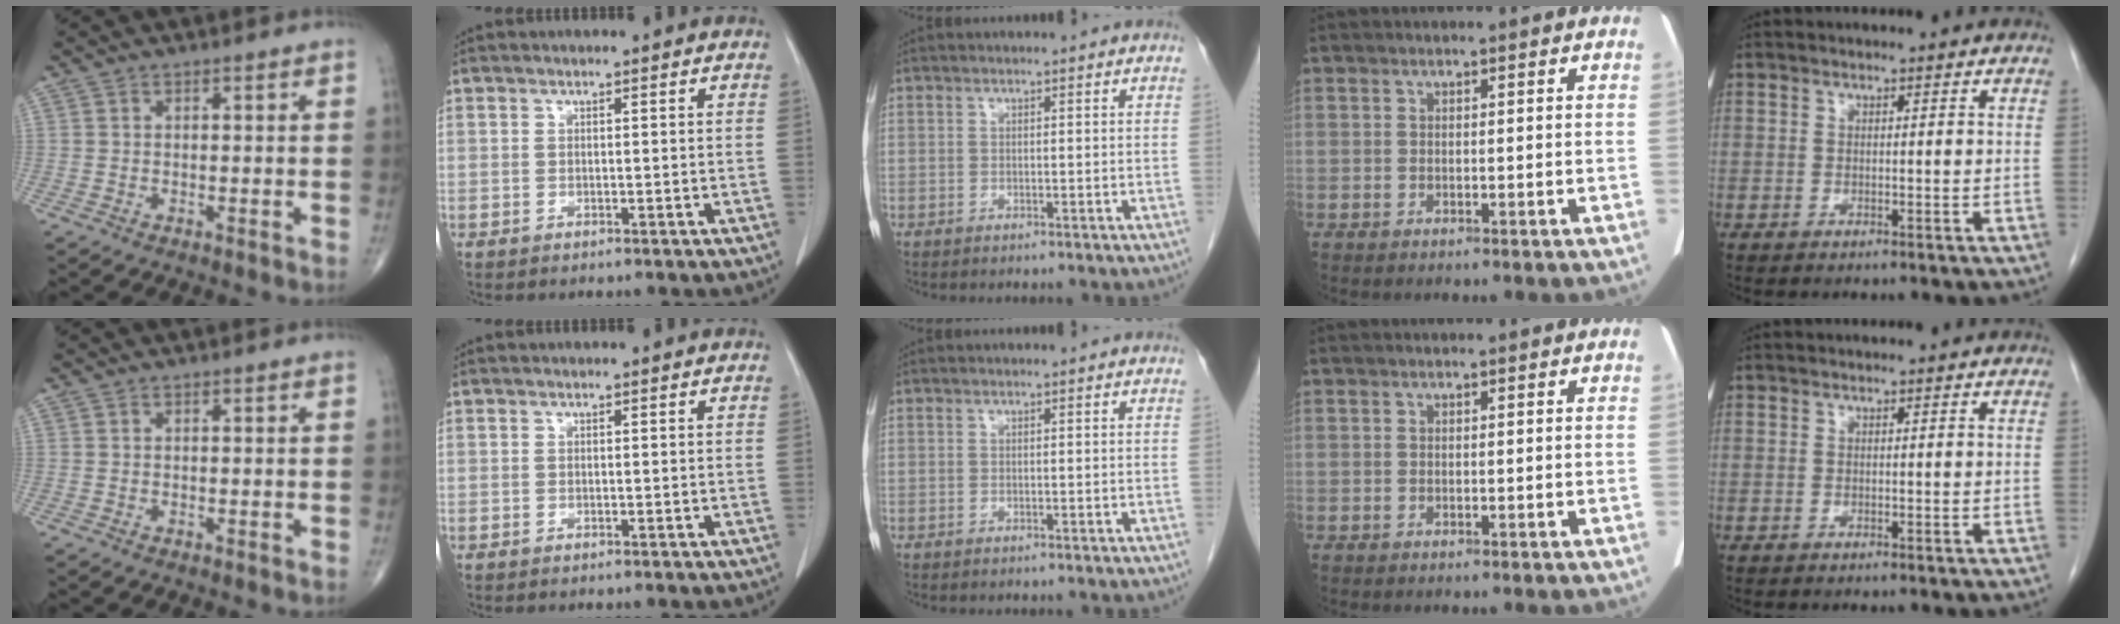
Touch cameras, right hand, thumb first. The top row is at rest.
{}